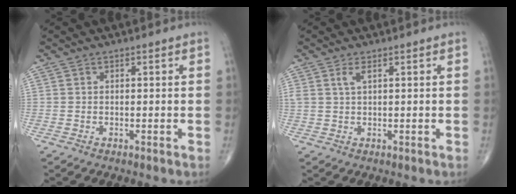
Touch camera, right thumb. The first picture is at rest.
{"total": 1.8, "force": [0.8, 0.5, 1.5], "torque": [-0.038, 0.003, 0.021]}